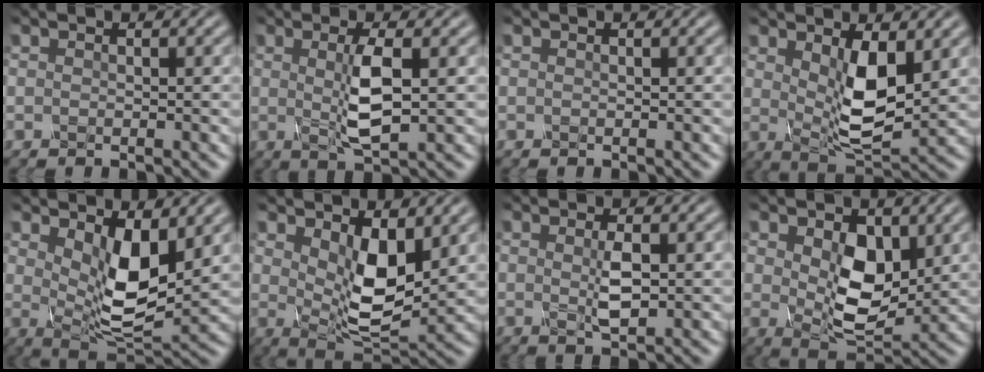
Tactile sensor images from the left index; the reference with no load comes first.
{"total": 3.4, "force": [0.5, 0.5, 3.3], "torque": [-0.073, 0.000, 0.013]}
{"total": 0.0}
{"total": 5.1, "force": [1.2, 1.8, 4.6], "torque": [-0.093, -0.007, 0.027]}
{"total": 6.5, "force": [1.9, 2.7, 5.6], "torque": [-0.104, -0.015, 0.039]}
{"total": 5.8, "force": [1.6, 2.6, 5.0], "torque": [-0.095, -0.012, 0.035]}
{"total": 1.6, "force": [0.4, 0.1, 1.5], "torque": [-0.040, 0.002, 0.009]}
{"total": 5.7, "force": [1.3, 3.3, 4.4], "torque": [-0.085, -0.006, 0.029]}